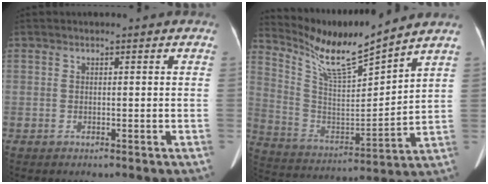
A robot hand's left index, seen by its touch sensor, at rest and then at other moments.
{"total": 12.4, "force": [11.5, -0.4, 4.7], "torque": [-0.108, -0.008, 0.221]}